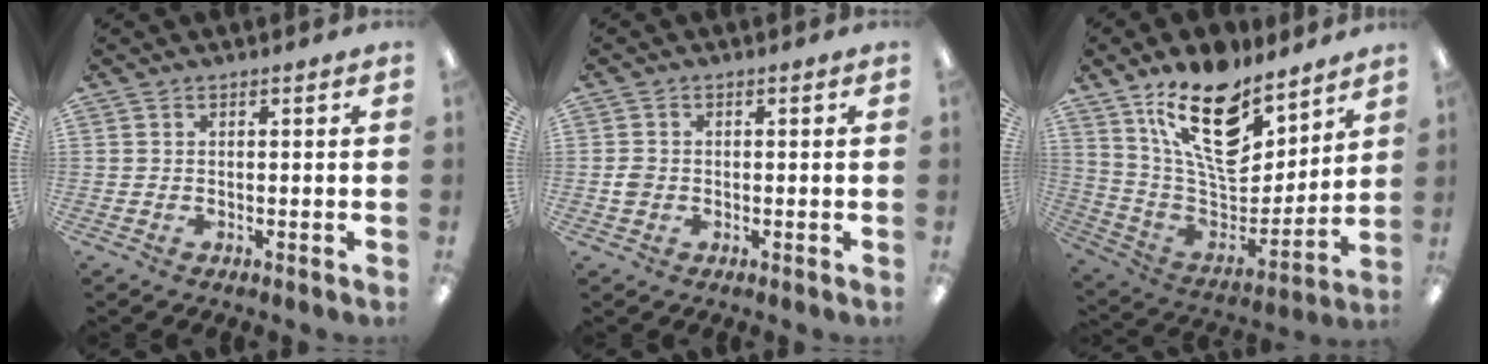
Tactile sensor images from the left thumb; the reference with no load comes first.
{"total": 2.1, "force": [-0.4, 1.9, 0.9], "torque": [-0.015, 0.005, -0.009]}
{"total": 20.8, "force": [13.3, 10.0, 12.5], "torque": [-0.210, -0.085, 0.238]}